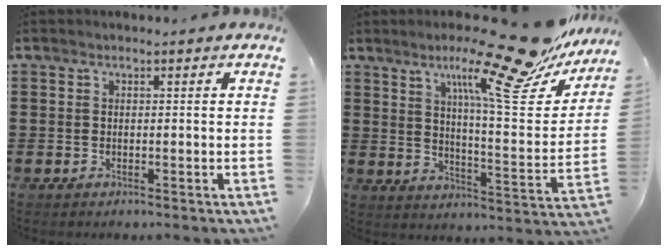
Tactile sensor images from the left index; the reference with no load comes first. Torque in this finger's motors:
{"motor_torque": [1.18, -0.95, 0.83, 0.21]}